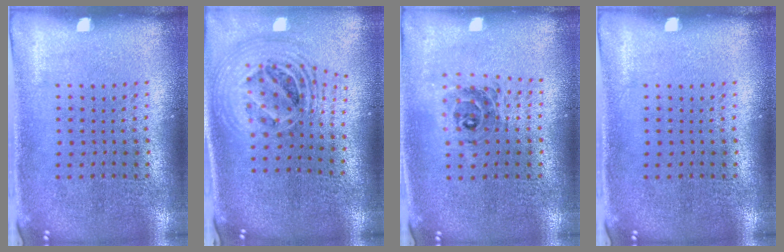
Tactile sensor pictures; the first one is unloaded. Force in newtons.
{"total": 2.5, "press": 1.8, "slide": 1.7}
{"total": 0.7, "press": 0.7, "slide": 0.1}
{"total": 0.0}